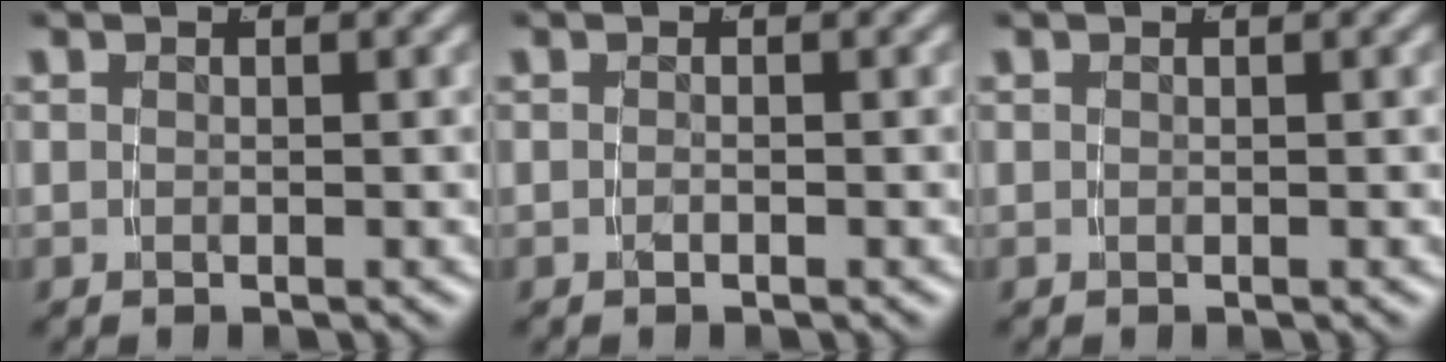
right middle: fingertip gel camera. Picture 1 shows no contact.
{"total": 0.7, "force": [-0.5, -0.5, 0.1], "torque": [-0.001, 0.001, -0.008]}
{"total": 0.0}